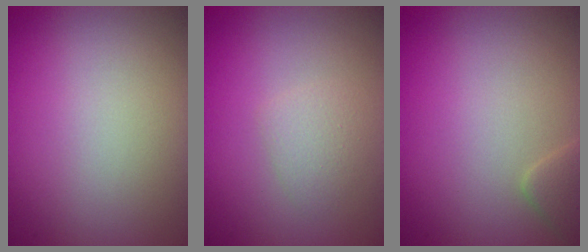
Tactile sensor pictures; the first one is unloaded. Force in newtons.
{"total": 1.4, "press": 1.4, "slide": 0.1}
{"total": 1.5, "press": 1.5, "slide": 0.1}